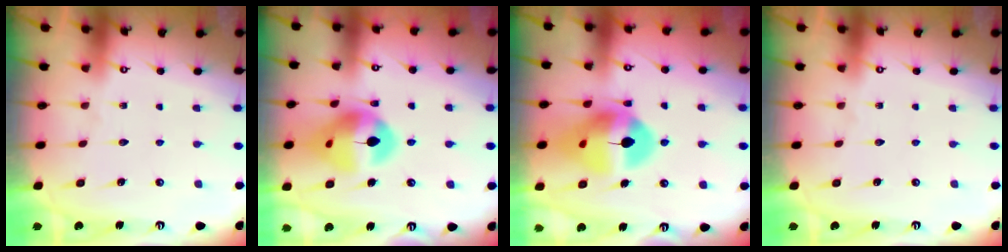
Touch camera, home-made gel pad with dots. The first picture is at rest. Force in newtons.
{"total": 15.1, "press": 14.9, "slide": 2.2}
{"total": 15.4, "press": 15.3, "slide": 1.8}
{"total": 0.0}